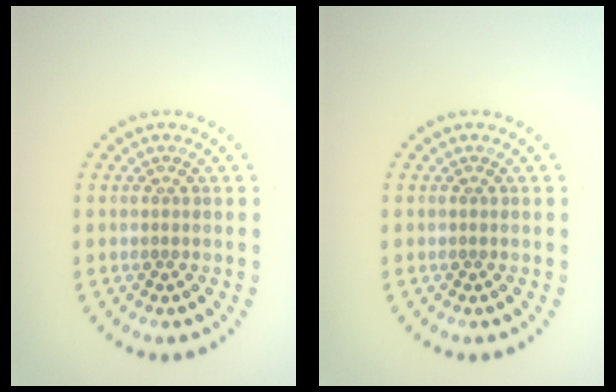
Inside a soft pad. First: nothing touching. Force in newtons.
{"total": 0.0}